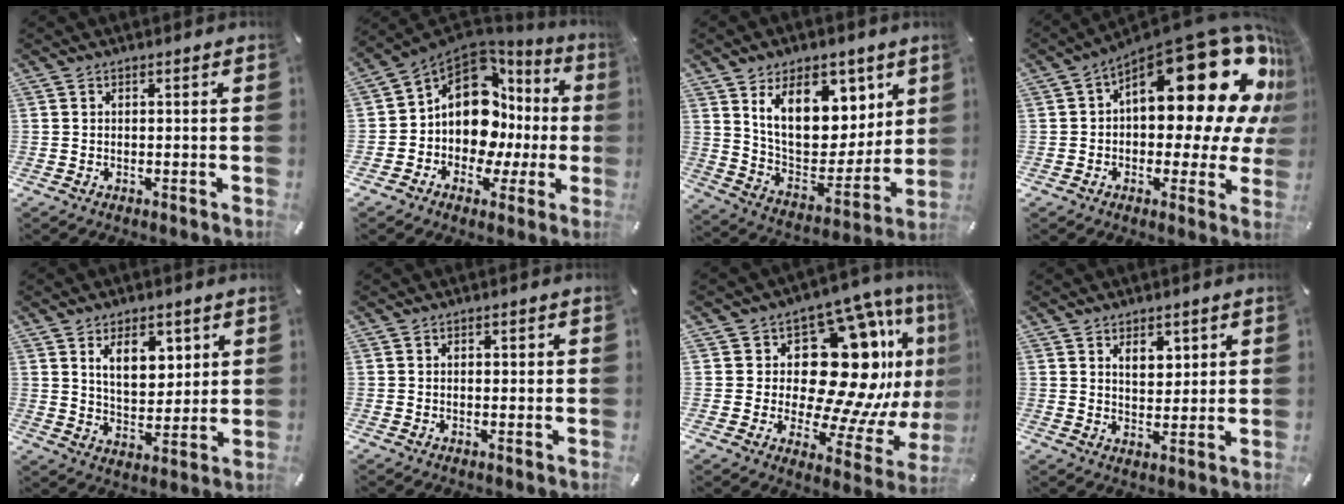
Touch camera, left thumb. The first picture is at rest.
{"total": 13.2, "force": [2.5, 10.2, 7.9], "torque": [-0.147, -0.042, 0.041]}
{"total": 17.3, "force": [9.0, 10.9, 10.0], "torque": [-0.150, -0.050, 0.165]}
{"total": 28.4, "force": [10.9, 13.0, 22.8], "torque": [-0.302, -0.095, 0.187]}
{"total": 9.8, "force": [4.8, 5.8, 6.3], "torque": [-0.094, -0.011, 0.081]}
{"total": 0.9, "force": [0.0, 0.6, 0.6], "torque": [-0.012, 0.004, -0.002]}
{"total": 23.4, "force": [6.1, 14.7, 17.3], "torque": [-0.232, -0.079, 0.130]}
{"total": 5.0, "force": [2.8, 3.3, 2.6], "torque": [-0.021, -0.011, 0.042]}